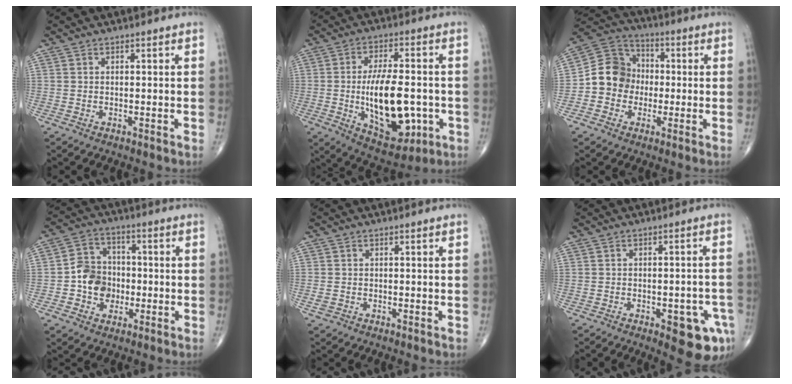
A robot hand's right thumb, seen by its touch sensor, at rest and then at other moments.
{"total": 17.8, "force": [-2.7, 8.6, 15.3], "torque": [-0.221, 0.005, -0.023]}
{"total": 10.6, "force": [-1.4, 9.5, 4.4], "torque": [-0.050, 0.036, -0.038]}
{"total": 8.9, "force": [-1.6, 7.5, 4.4], "torque": [-0.044, 0.025, -0.035]}
{"total": 1.3, "force": [-0.4, 1.1, 0.7], "torque": [-0.019, 0.001, -0.008]}
{"total": 9.5, "force": [-4.2, 3.6, 7.7], "torque": [-0.072, 0.018, -0.044]}